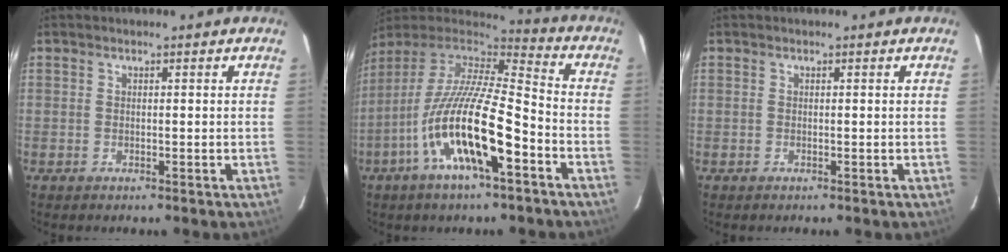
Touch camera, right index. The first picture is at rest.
{"total": 19.8, "force": [-8.3, 4.8, 17.3], "torque": [-0.315, -0.030, -0.161]}
{"total": 0.0}